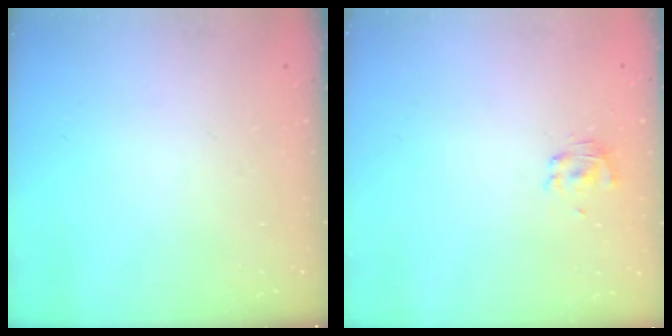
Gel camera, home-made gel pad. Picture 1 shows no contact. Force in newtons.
{"total": 2.0, "press": 1.9, "slide": 0.8}